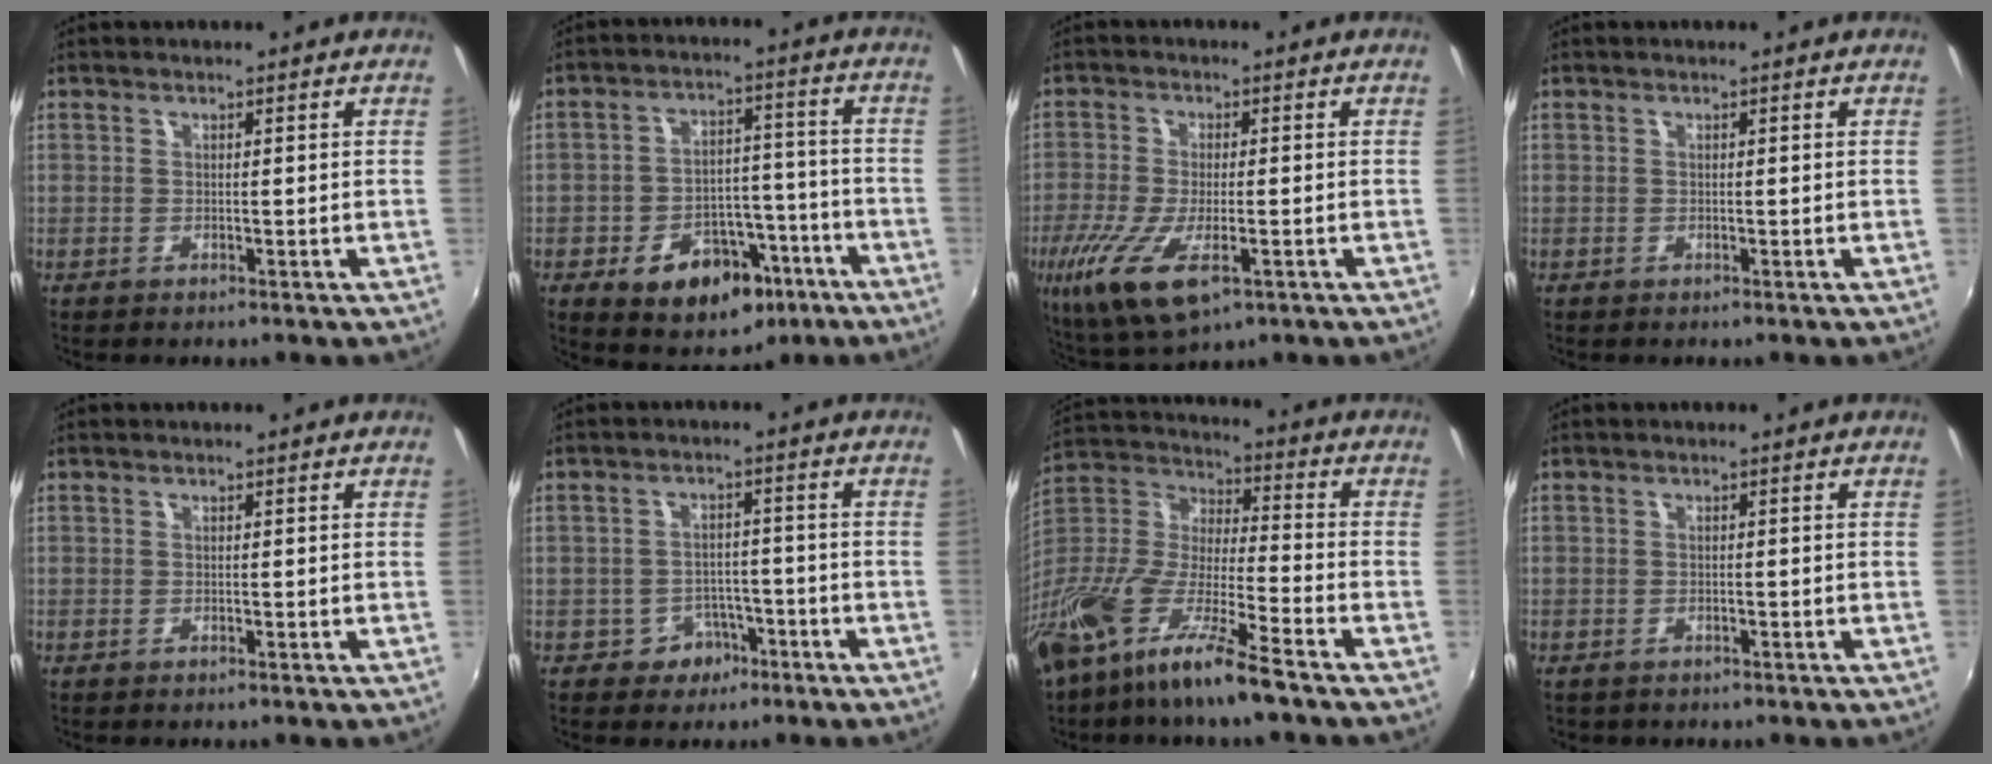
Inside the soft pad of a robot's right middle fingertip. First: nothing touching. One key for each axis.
{"total": 13.3, "fx": -7.1, "fy": 8.5, "fz": 7.3, "tx": -0.136, "ty": 0.026, "tz": -0.084}
{"total": 13.1, "fx": -5.7, "fy": 4.4, "fz": 10.9, "tx": -0.233, "ty": -0.051, "tz": -0.099}
{"total": 0.0}
{"total": 0.0}
{"total": 3.8, "fx": -2.4, "fy": 2.9, "fz": 0.8, "tx": -0.020, "ty": 0.012, "tz": -0.028}
{"total": 19.6, "fx": -12.8, "fy": 3.9, "fz": 14.4, "tx": -0.277, "ty": -0.019, "tz": -0.246}
{"total": 0.7, "fx": -0.6, "fy": 0.2, "fz": 0.2, "tx": -0.007, "ty": -0.003, "tz": -0.008}